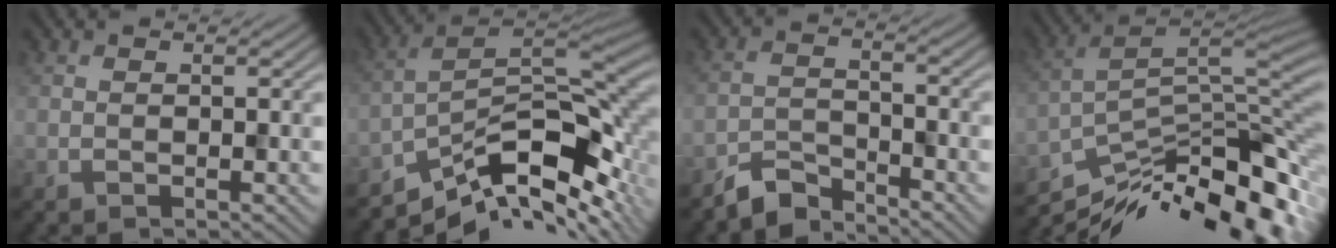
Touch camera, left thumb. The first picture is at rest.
{"total": 12.8, "force": [-7.7, 4.6, 9.2], "torque": [-0.156, -0.005, -0.132]}
{"total": 4.1, "force": [-3.8, 1.1, 1.1], "torque": [-0.024, 0.001, -0.087]}
{"total": 15.1, "force": [-9.9, 5.1, 10.2], "torque": [-0.206, -0.011, -0.158]}